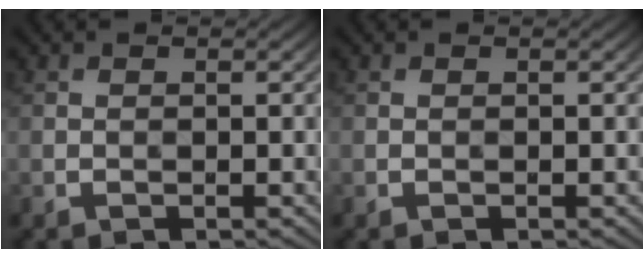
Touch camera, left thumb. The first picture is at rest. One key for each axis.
{"total": 0.0}